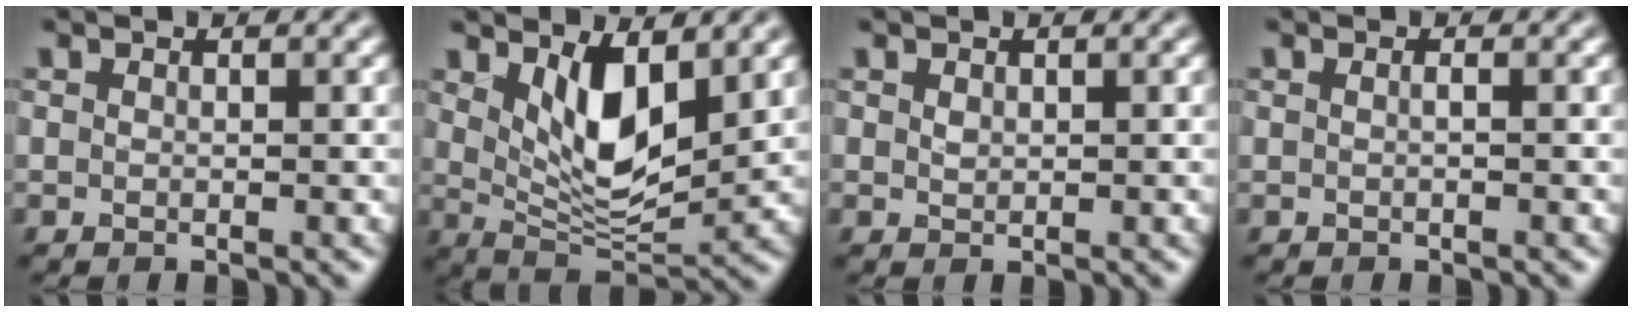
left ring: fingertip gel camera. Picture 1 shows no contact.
{"total": 6.2, "force": [2.3, 2.7, 5.1], "torque": [-0.096, -0.017, 0.049]}
{"total": 0.7, "force": [0.3, 0.5, 0.4], "torque": [-0.011, -0.002, 0.009]}
{"total": 0.6, "force": [0.1, 0.1, 0.5], "torque": [-0.011, 0.002, -0.001]}